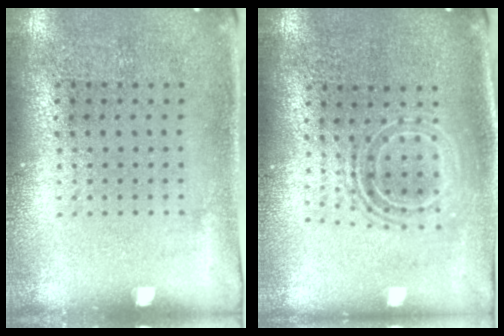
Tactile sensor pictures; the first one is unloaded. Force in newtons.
{"total": 1.7, "press": 1.3, "slide": 1.0}